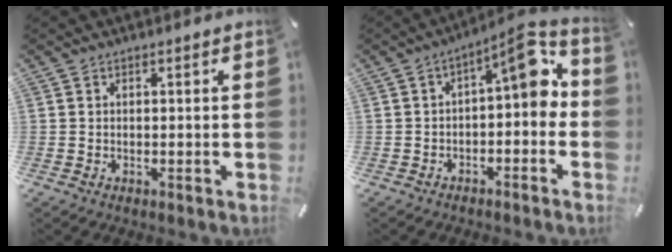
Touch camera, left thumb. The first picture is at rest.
{"total": 8.8, "force": [2.1, 3.4, 7.8], "torque": [-0.101, -0.025, 0.028]}